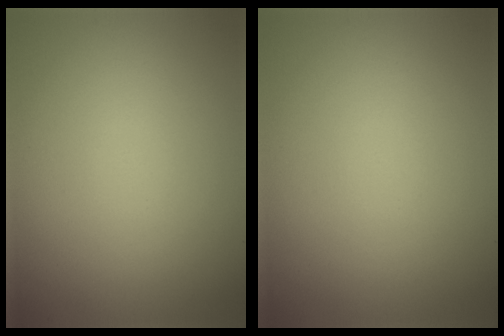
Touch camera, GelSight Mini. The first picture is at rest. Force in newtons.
{"total": 0.0}